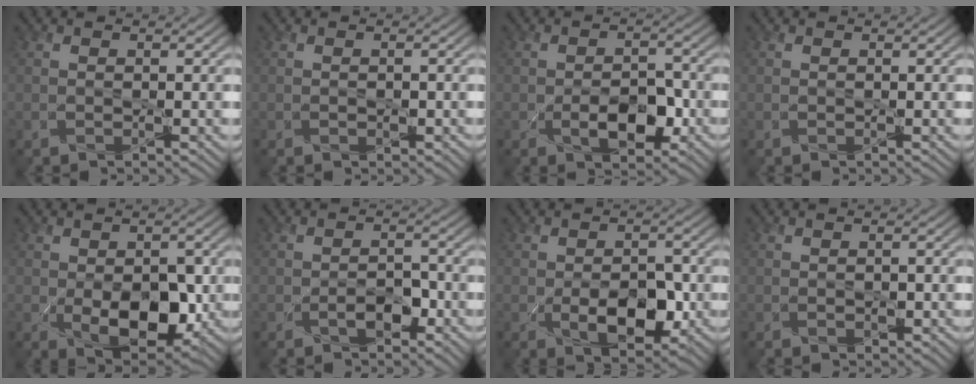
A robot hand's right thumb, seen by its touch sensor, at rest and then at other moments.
{"total": 0.7, "force": [-0.3, 0.5, 0.5], "torque": [-0.006, -0.002, -0.004]}
{"total": 5.1, "force": [-1.7, 3.0, 3.7], "torque": [-0.061, -0.005, -0.025]}
{"total": 0.0}
{"total": 8.2, "force": [-1.5, 4.9, 6.5], "torque": [-0.117, -0.027, -0.010]}
{"total": 3.0, "force": [-1.5, 1.8, 1.9], "torque": [-0.031, 0.001, -0.023]}
{"total": 6.2, "force": [-1.6, 3.6, 4.7], "torque": [-0.078, -0.014, -0.019]}
{"total": 1.0, "force": [-0.3, 0.7, 0.7], "torque": [-0.010, -0.004, -0.002]}